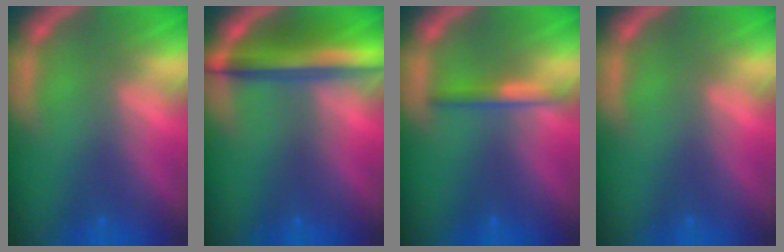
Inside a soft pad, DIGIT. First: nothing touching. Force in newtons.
{"total": 6.0}
{"total": 1.9}
{"total": 0.0}